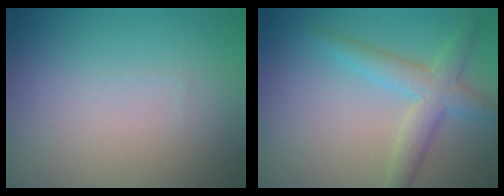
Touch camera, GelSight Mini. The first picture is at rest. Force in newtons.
{"total": 3.7, "press": 3.7, "slide": 0.2}